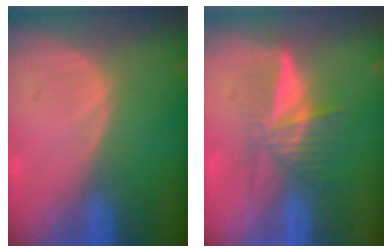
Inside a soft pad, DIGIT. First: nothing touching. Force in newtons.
{"total": 6.0, "press": 5.3, "slide": 2.9}